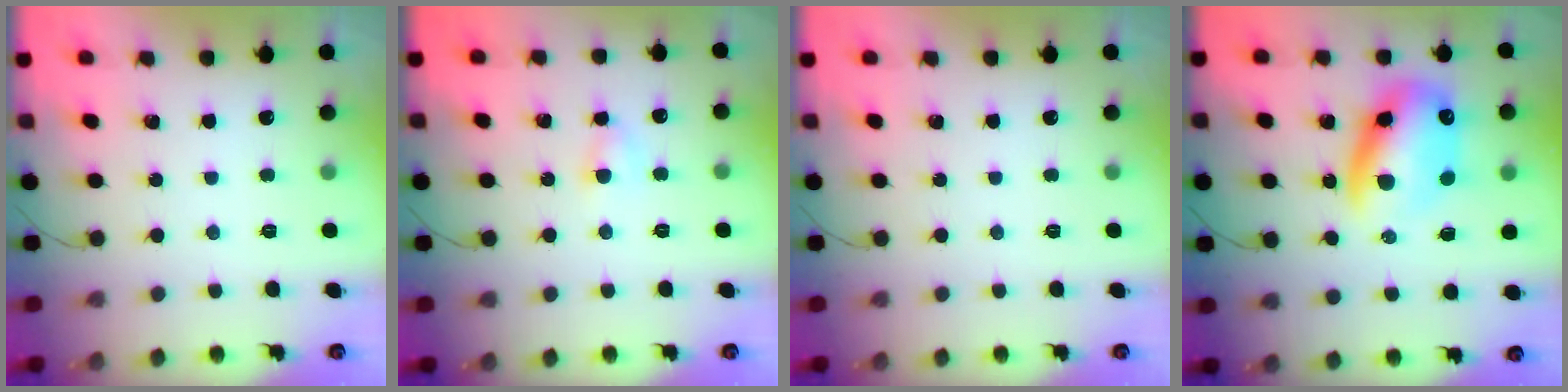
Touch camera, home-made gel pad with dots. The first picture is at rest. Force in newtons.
{"total": 3.9, "press": 3.7, "slide": 1.3}
{"total": 0.0}
{"total": 14.9, "press": 14.4, "slide": 3.8}